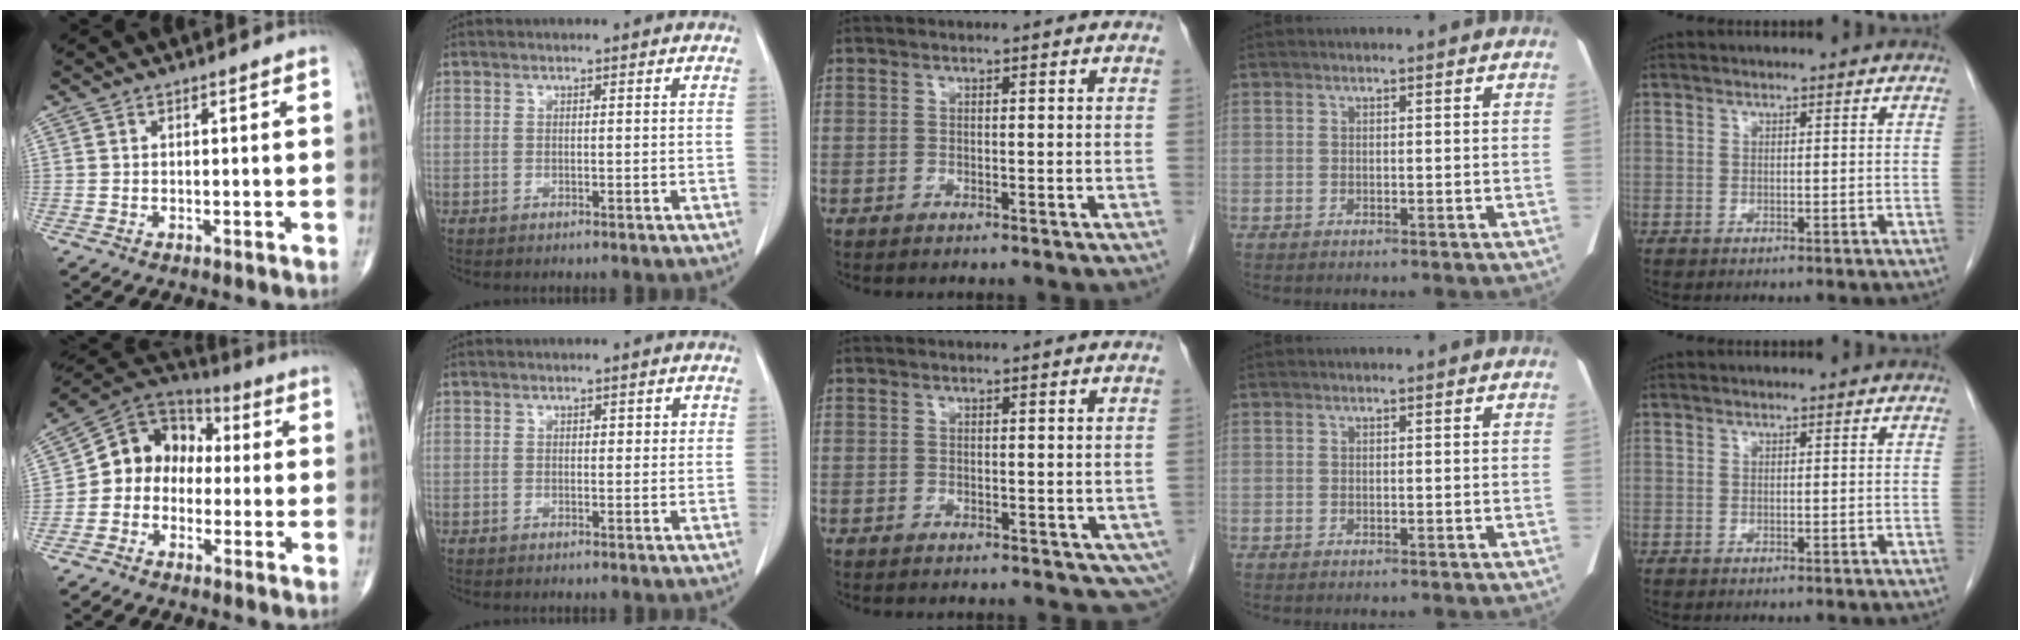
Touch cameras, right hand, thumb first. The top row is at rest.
{"thumb": {"total": 11.0, "force": [-0.9, 9.2, 5.9], "torque": [-0.065, 0.052, -0.036]}, "index": {"total": 1.6, "force": [0.4, 0.9, 1.2], "torque": [-0.014, 0.006, 0.004]}, "middle": {"total": 3.0, "force": [-0.3, 2.0, 2.2], "torque": [-0.017, -0.001, 0.003]}}